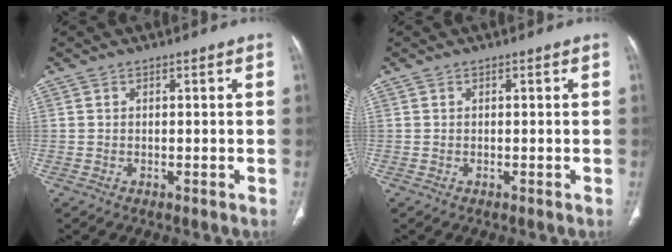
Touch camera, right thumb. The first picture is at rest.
{"total": 0.0}